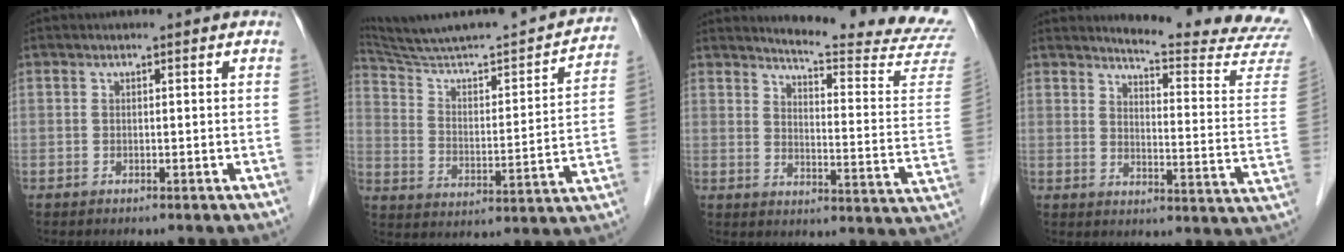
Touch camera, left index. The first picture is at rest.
{"total": 25.3, "force": [22.8, 2.1, 10.9], "torque": [-0.171, -0.021, 0.327]}
{"total": 18.8, "force": [18.3, -1.2, 4.3], "torque": [-0.064, -0.144, 0.206]}
{"total": 17.4, "force": [17.1, -1.0, 3.4], "torque": [-0.044, -0.143, 0.185]}